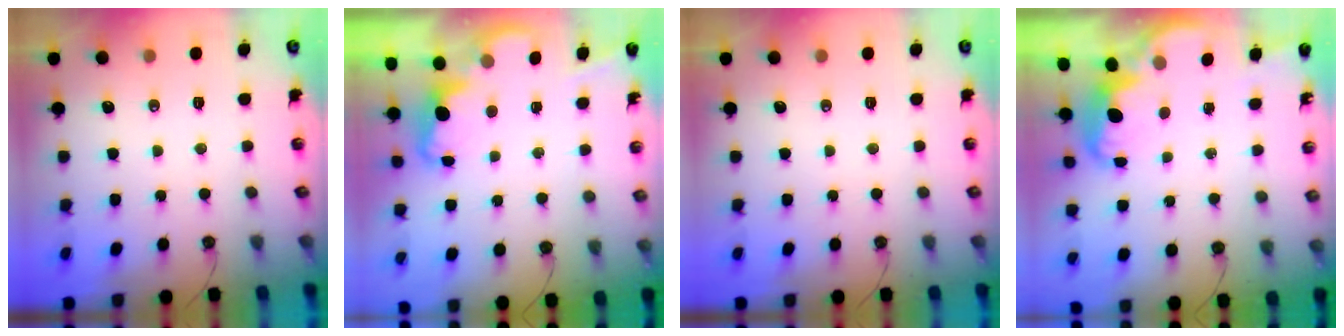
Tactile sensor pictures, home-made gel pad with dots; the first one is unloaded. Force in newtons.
{"total": 2.1, "press": 2.1, "slide": 0.5}
{"total": 0.0}
{"total": 2.6, "press": 2.6, "slide": 0.6}